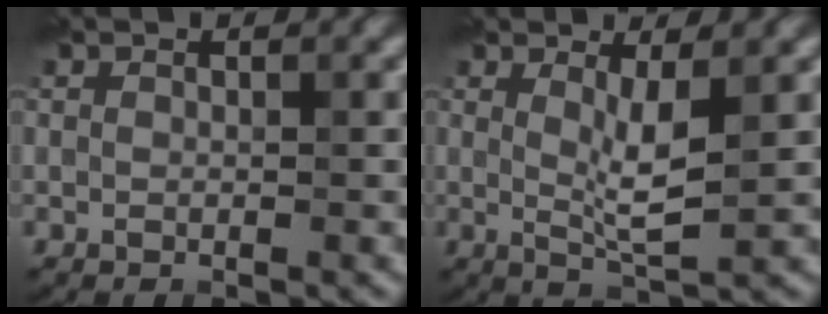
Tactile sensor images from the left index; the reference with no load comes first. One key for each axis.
{"total": 3.1, "fx": 0.7, "fy": 0.5, "fz": 3.0, "tx": -0.056, "ty": -0.012, "tz": 0.014}